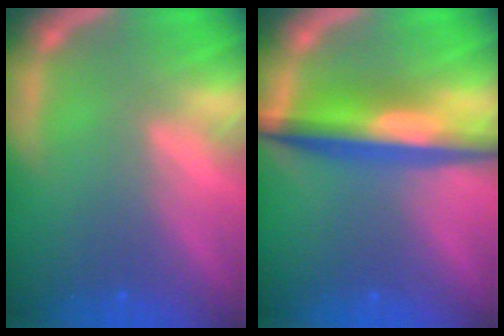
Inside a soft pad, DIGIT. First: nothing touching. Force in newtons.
{"total": 6.5}